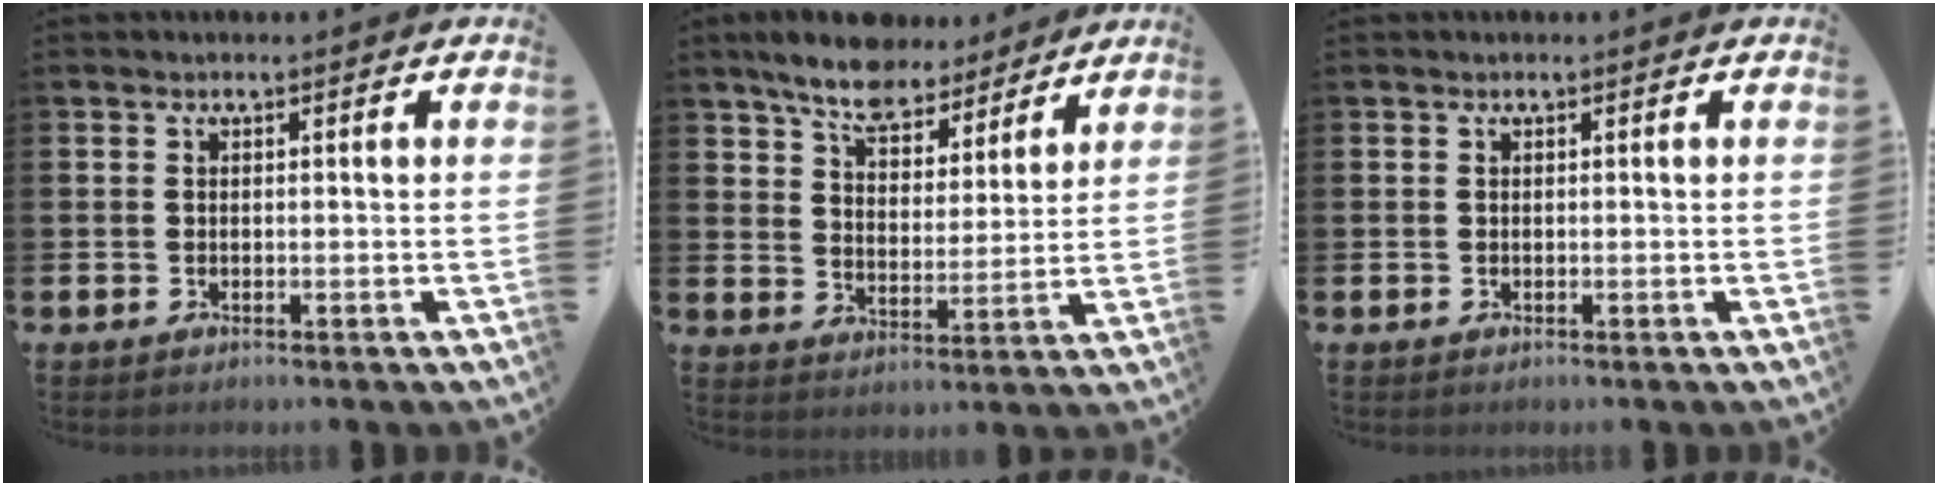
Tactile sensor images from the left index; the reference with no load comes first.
{"total": 7.7, "force": [7.1, 2.4, 1.7], "torque": [-0.053, -0.037, 0.127]}
{"total": 0.0}